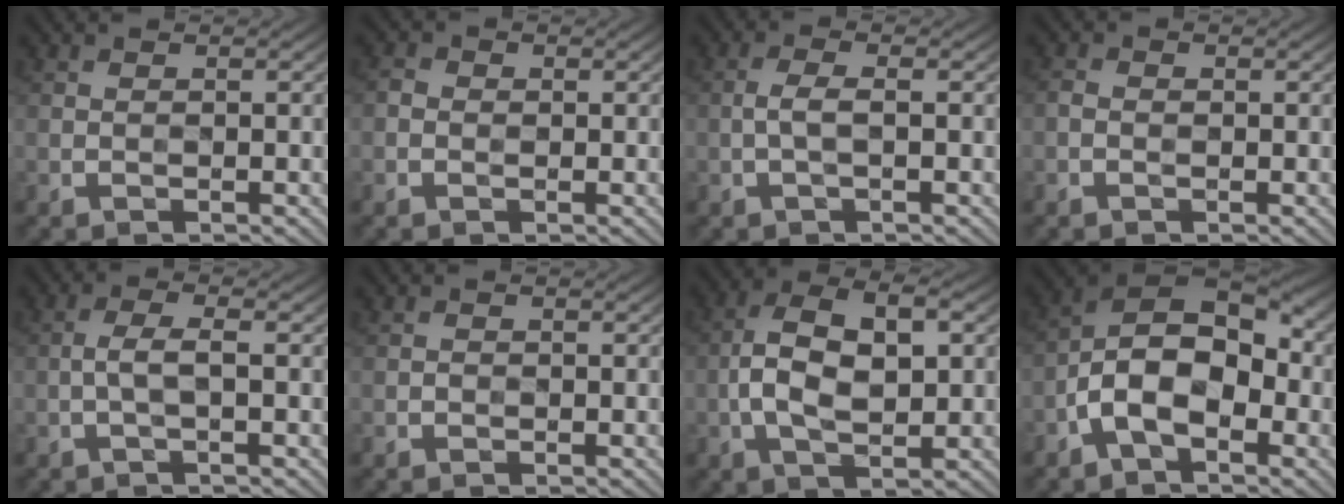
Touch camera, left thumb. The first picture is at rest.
{"total": 1.5, "force": [-0.5, 1.3, 0.6], "torque": [-0.015, 0.001, -0.014]}
{"total": 2.4, "force": [-1.0, 0.7, 2.1], "torque": [-0.051, 0.007, -0.019]}
{"total": 1.4, "force": [-0.8, 0.9, 0.7], "torque": [-0.017, 0.002, -0.016]}
{"total": 2.6, "force": [-1.1, 0.6, 2.3], "torque": [-0.053, 0.008, -0.021]}
{"total": 0.7, "force": [-0.6, 0.3, 0.0], "torque": [0.003, 0.000, -0.011]}
{"total": 9.1, "force": [0.1, 5.0, 7.6], "torque": [-0.151, 0.008, 0.001]}
{"total": 11.9, "force": [-3.2, 7.0, 9.1], "torque": [-0.157, 0.012, -0.073]}